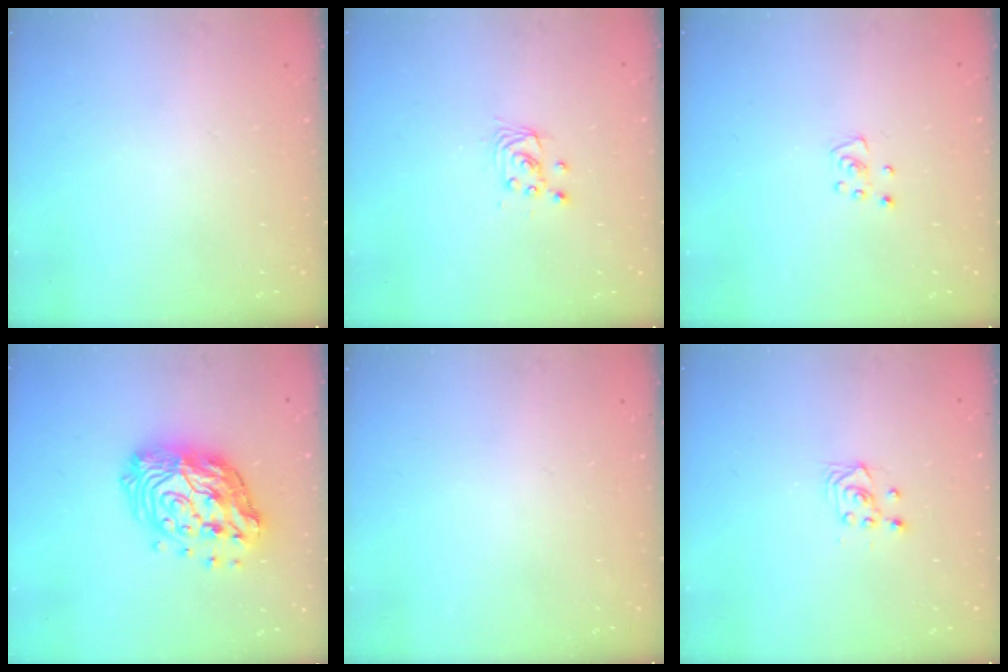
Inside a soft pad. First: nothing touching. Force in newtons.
{"total": 2.8, "press": 2.8, "slide": 0.2}
{"total": 3.6, "press": 3.6, "slide": 0.3}
{"total": 18.3, "press": 18.2, "slide": 1.8}
{"total": 0.0}
{"total": 3.4, "press": 3.0, "slide": 1.6}